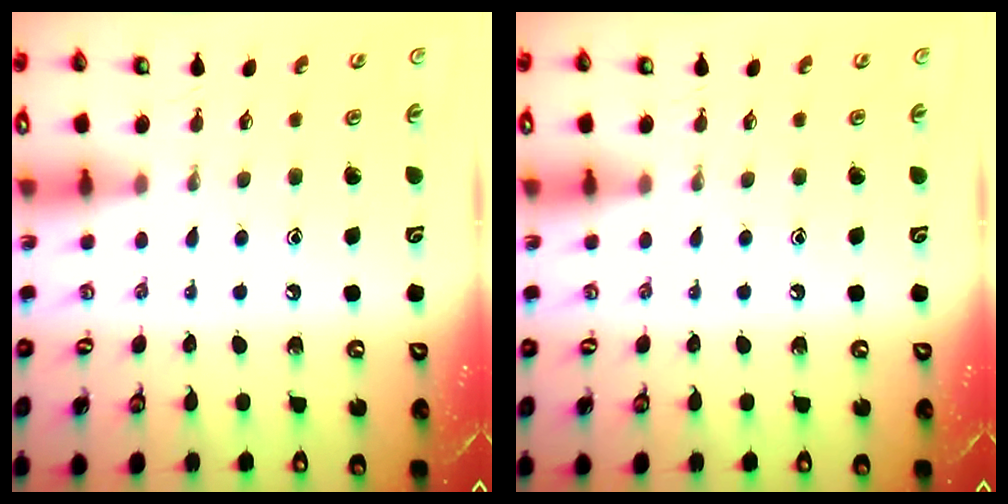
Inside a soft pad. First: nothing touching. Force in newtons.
{"total": 0.0}